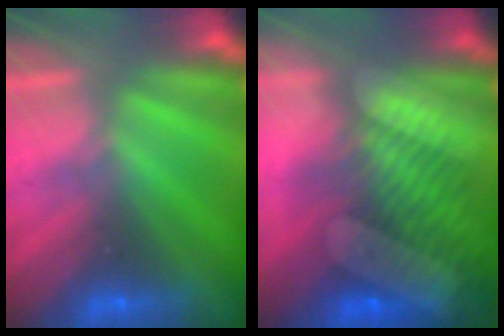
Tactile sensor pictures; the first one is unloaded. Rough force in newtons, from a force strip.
{"total": 9.4}